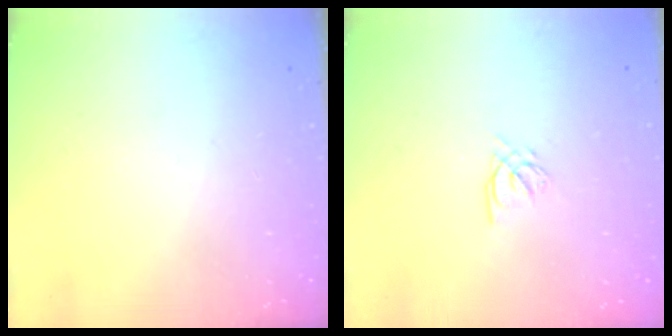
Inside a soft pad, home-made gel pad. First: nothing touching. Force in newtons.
{"total": 2.4, "press": 2.4, "slide": 0.3}